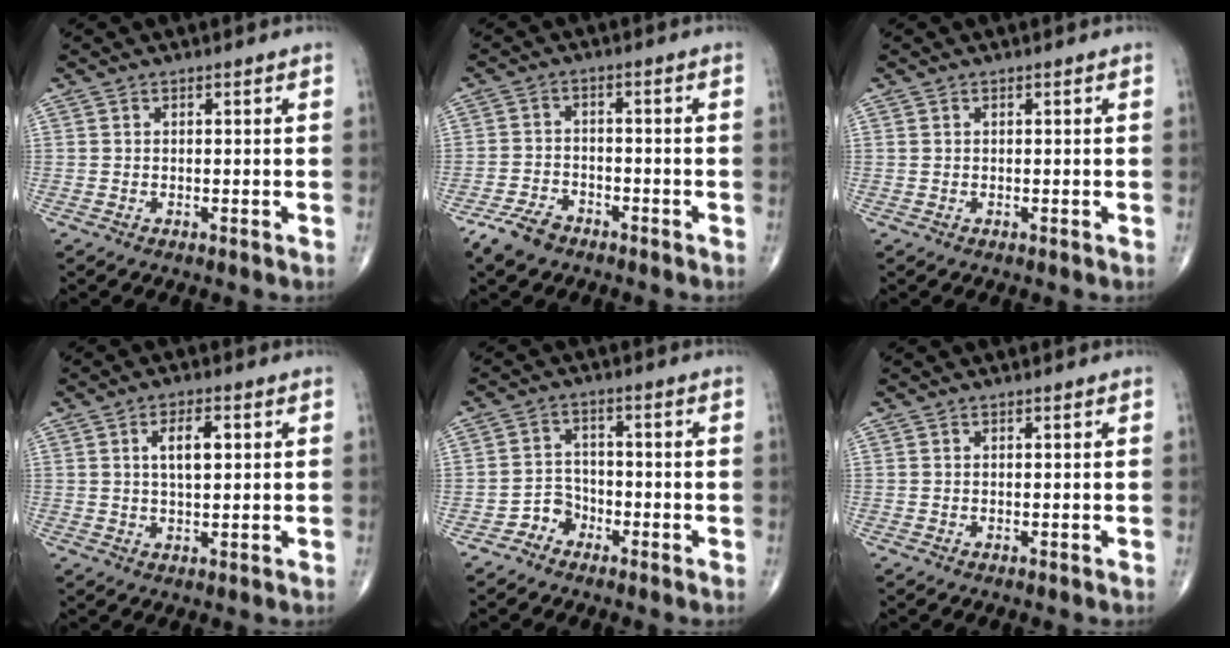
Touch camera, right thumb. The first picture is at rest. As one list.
[{"total": 5.7, "force": [-4.1, 3.3, 2.2], "torque": [-0.037, 0.016, -0.078]}, {"total": 0.0}, {"total": 5.5, "force": [1.4, 2.4, 4.8], "torque": [-0.079, 0.000, 0.024]}, {"total": 3.9, "force": [-2.6, 2.9, 0.3], "torque": [0.017, 0.022, -0.054]}, {"total": 0.0}]